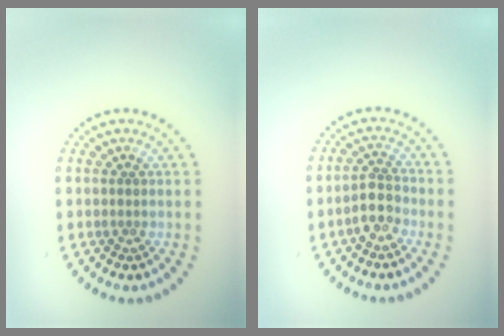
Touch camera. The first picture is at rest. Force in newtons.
{"total": 2.4, "press": 2.2, "slide": 1.0}